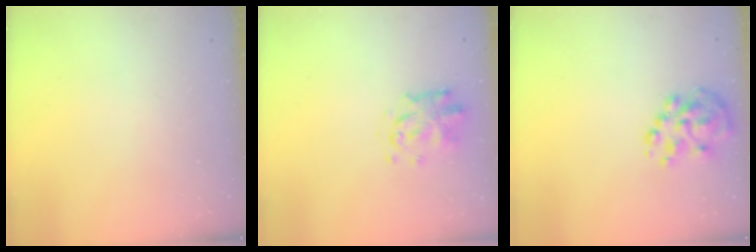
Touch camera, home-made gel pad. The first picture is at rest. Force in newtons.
{"total": 3.2, "press": 3.2, "slide": 0.4}
{"total": 9.2, "press": 8.7, "slide": 3.0}